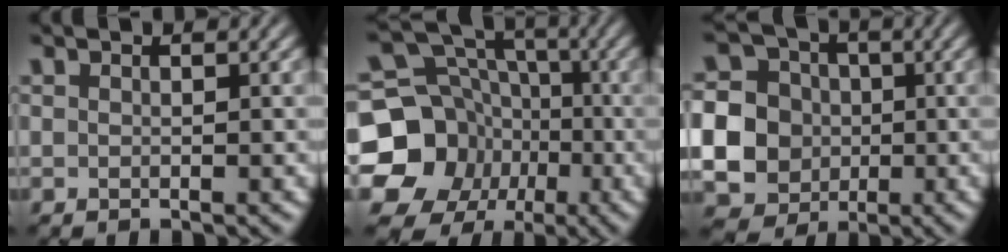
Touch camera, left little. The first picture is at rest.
{"total": 13.5, "force": [-4.4, 12.0, 4.2], "torque": [-0.097, -0.021, -0.098]}
{"total": 16.5, "force": [-2.3, 15.7, 4.2], "torque": [-0.124, -0.019, -0.065]}